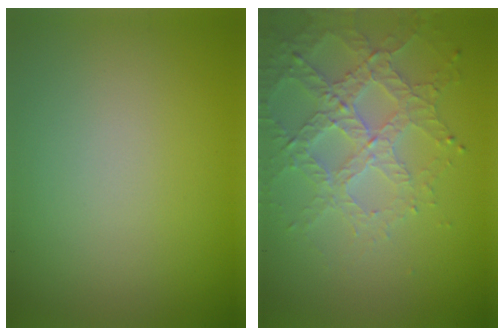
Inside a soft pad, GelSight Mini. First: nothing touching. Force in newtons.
{"total": 3.9, "press": 3.7, "slide": 1.3}